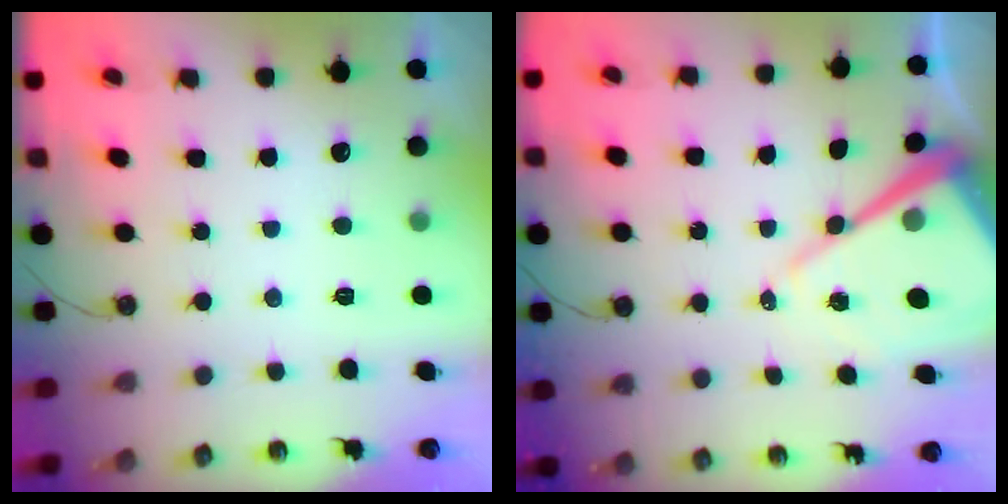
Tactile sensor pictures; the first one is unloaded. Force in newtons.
{"total": 15.8, "press": 15.7, "slide": 1.4}